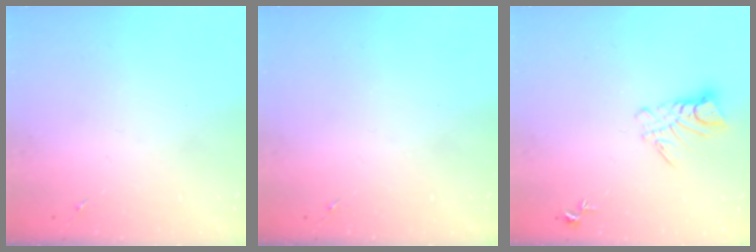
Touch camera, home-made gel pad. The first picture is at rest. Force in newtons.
{"total": 0.0}
{"total": 8.0, "press": 8.0, "slide": 0.7}